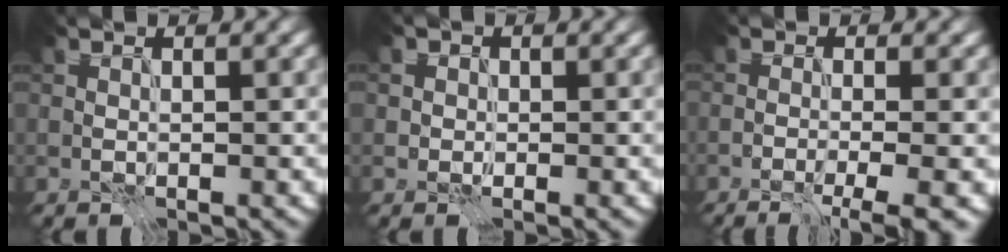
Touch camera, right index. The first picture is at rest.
{"total": 0.9, "force": [0.2, 0.9, -0.1], "torque": [0.006, 0.000, 0.005]}
{"total": 3.1, "force": [-1.2, 0.5, 2.8], "torque": [-0.030, -0.001, -0.020]}